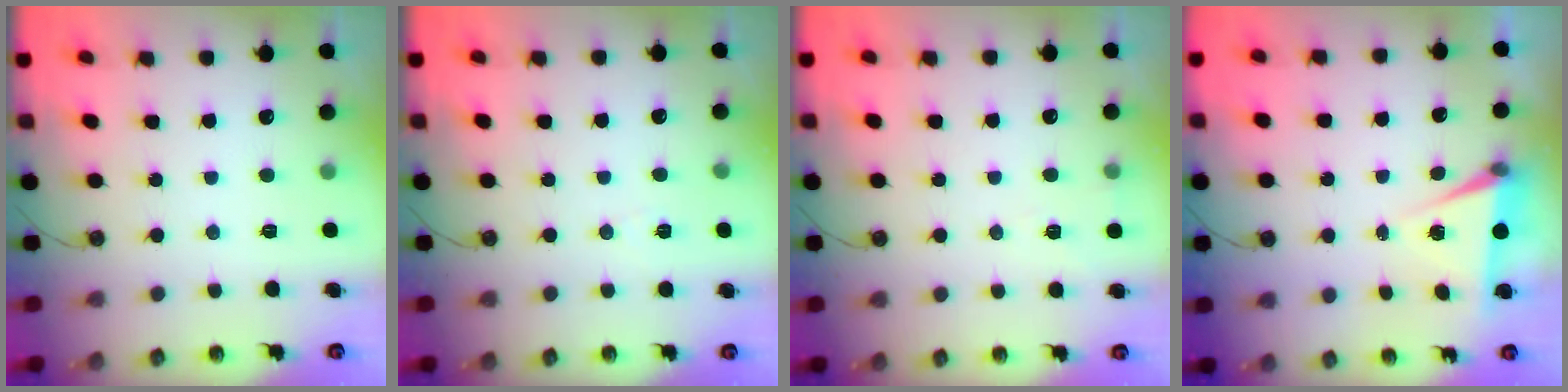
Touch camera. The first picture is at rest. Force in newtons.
{"total": 4.5, "press": 3.8, "slide": 2.4}
{"total": 5.2, "press": 3.2, "slide": 4.1}
{"total": 5.4, "press": 3.0, "slide": 4.5}